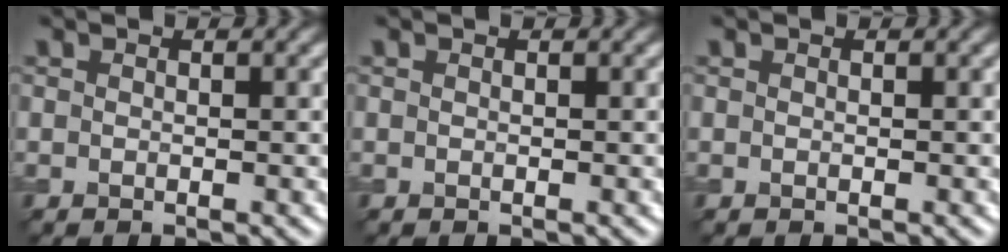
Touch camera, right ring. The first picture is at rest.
{"total": 0.0}
{"total": 0.0}